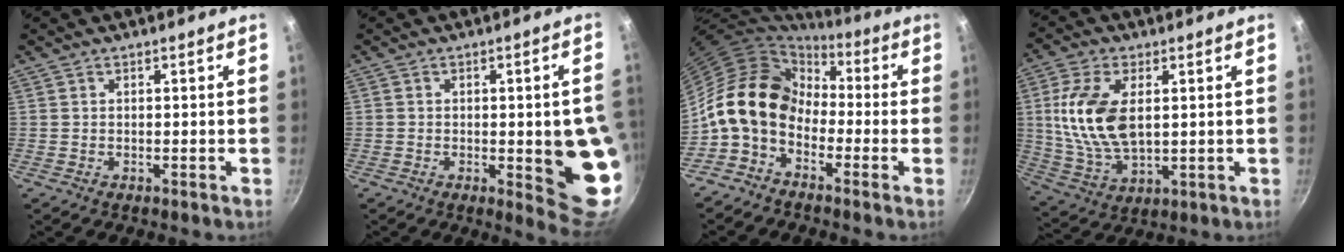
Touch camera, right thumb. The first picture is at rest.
{"total": 11.8, "force": [-1.6, 3.0, 11.3], "torque": [-0.113, 0.002, -0.014]}
{"total": 12.4, "force": [-1.5, 9.4, 8.0], "torque": [-0.112, 0.038, -0.049]}
{"total": 14.2, "force": [2.4, 7.9, 11.6], "torque": [-0.222, -0.010, 0.054]}